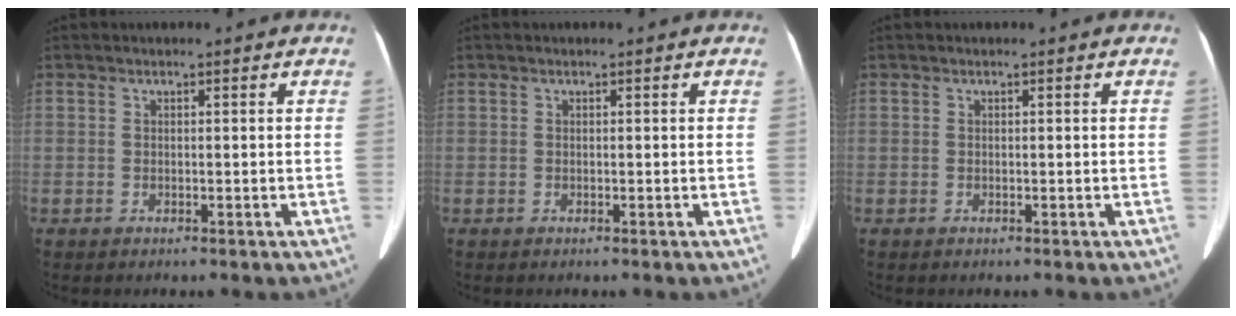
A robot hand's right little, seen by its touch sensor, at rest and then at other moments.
{"total": 0.0}
{"total": 0.0}